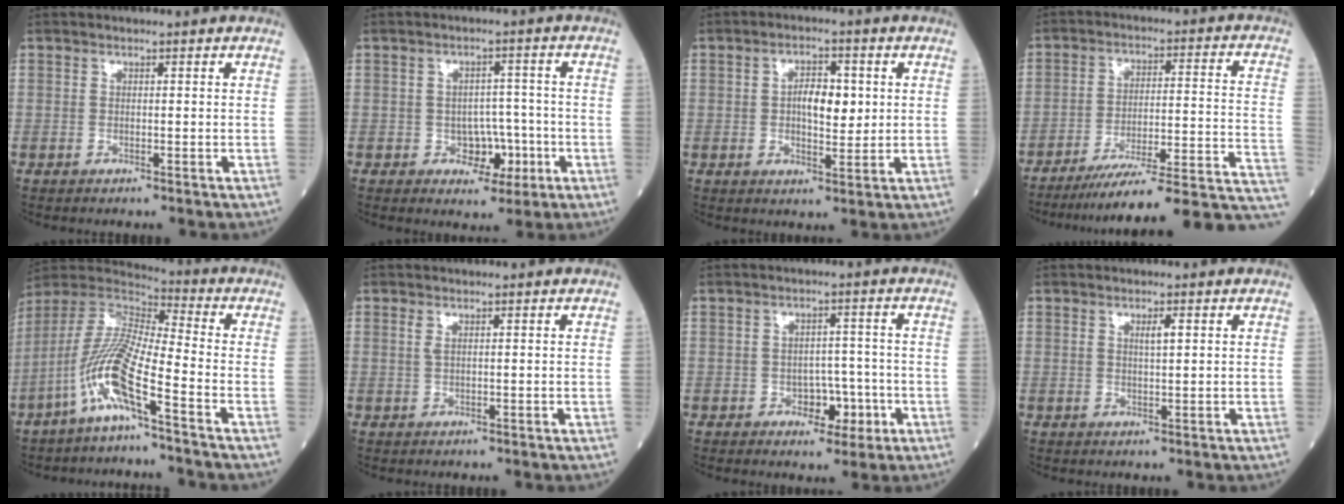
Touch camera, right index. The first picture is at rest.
{"total": 4.6, "force": [-1.7, 3.1, 3.0], "torque": [-0.035, 0.012, -0.020]}
{"total": 5.6, "force": [0.7, 2.5, 5.0], "torque": [-0.081, 0.007, 0.013]}
{"total": 20.3, "force": [-16.9, -0.1, 11.4], "torque": [-0.093, 0.012, -0.239]}
{"total": 12.0, "force": [-6.1, 0.3, 10.4], "torque": [-0.230, -0.009, -0.130]}
{"total": 0.8, "force": [0.4, 0.1, 0.7], "torque": [-0.023, 0.002, 0.007]}
{"total": 4.3, "force": [-1.8, 2.6, 2.9], "torque": [-0.033, 0.009, -0.023]}
{"total": 1.7, "force": [0.6, 0.2, 1.5], "torque": [-0.026, -0.001, 0.009]}